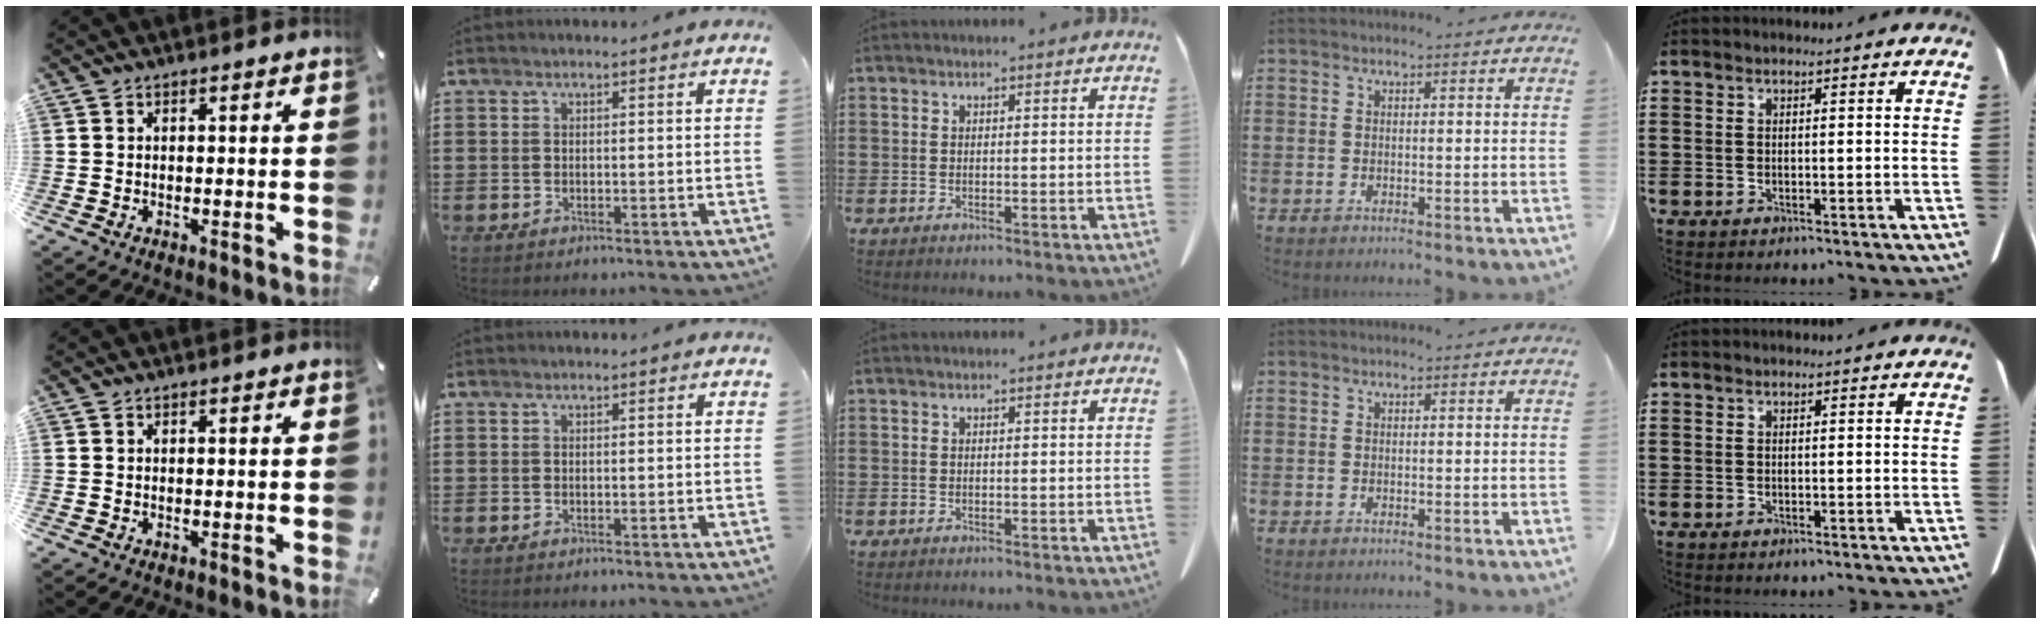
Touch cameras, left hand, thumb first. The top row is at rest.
{}